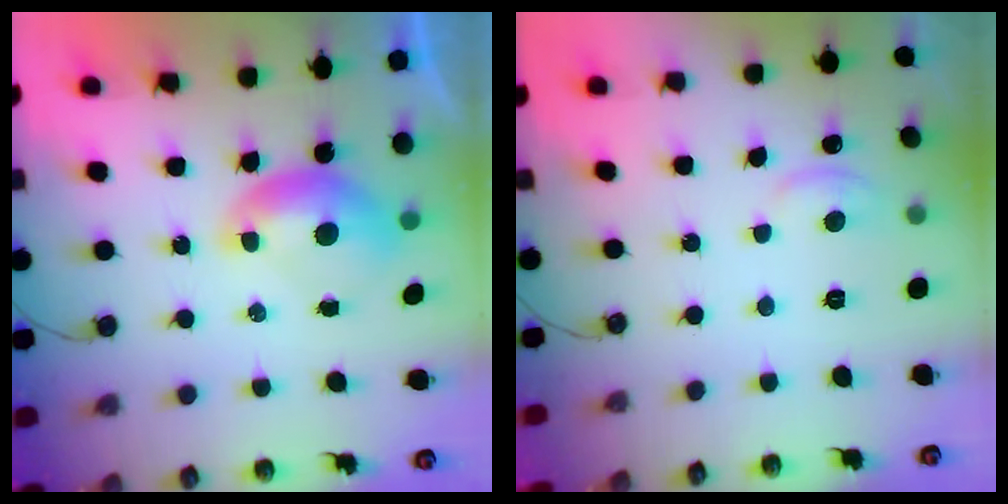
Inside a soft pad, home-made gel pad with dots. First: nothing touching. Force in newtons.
{"total": 2.4, "press": 2.4, "slide": 0.4}